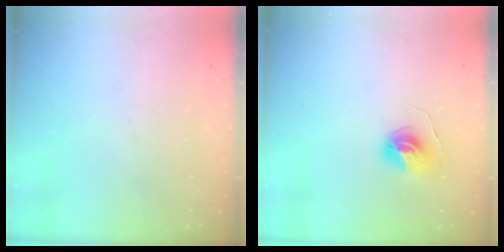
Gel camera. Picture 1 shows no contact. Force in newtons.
{"total": 6.0, "press": 6.0, "slide": 0.6}